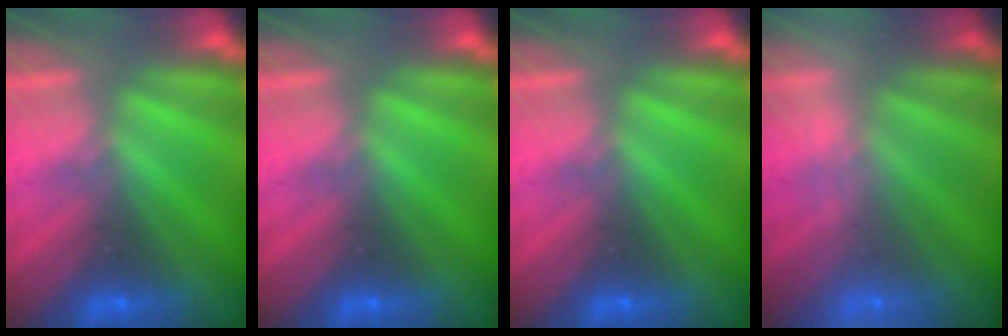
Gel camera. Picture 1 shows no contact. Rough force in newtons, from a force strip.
{"total": 0.0}
{"total": 0.0}
{"total": 1.9}